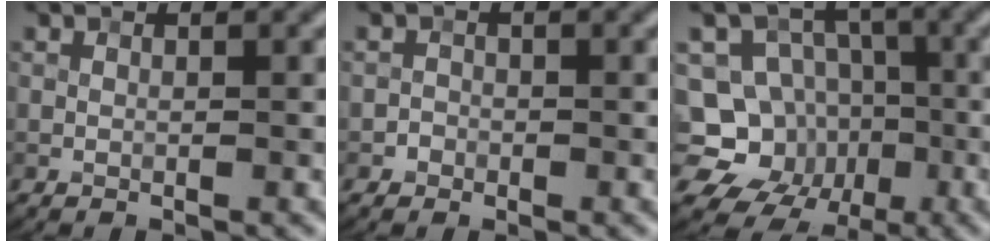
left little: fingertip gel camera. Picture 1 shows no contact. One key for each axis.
{"total": 0.9, "fx": -0.5, "fy": 0.7, "fz": -0.2, "tx": 0.018, "ty": 0.000, "tz": -0.010}
{"total": 12.8, "fx": -4.1, "fy": 11.5, "fz": 4.1, "tx": -0.072, "ty": -0.004, "tz": -0.083}